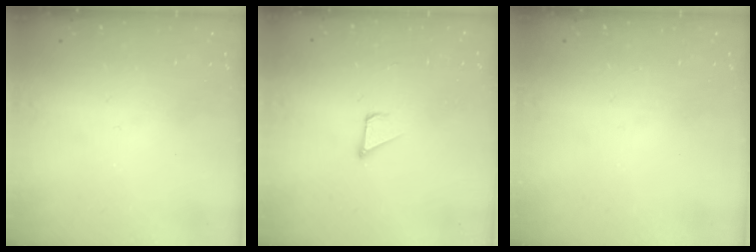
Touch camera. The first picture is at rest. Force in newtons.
{"total": 2.1, "press": 2.1, "slide": 0.1}
{"total": 0.0}